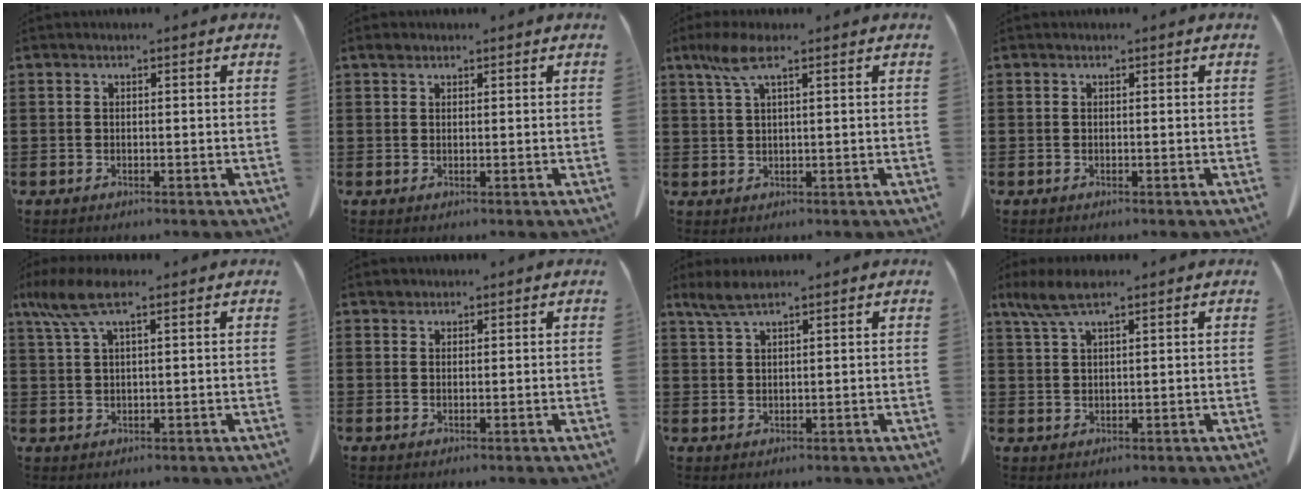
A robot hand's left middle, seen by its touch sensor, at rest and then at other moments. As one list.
[{"total": 1.0, "force": [0.7, 0.6, 0.3], "torque": [-0.008, 0.004, 0.014]}, {"total": 4.8, "force": [2.3, 1.1, 4.1], "torque": [-0.092, 0.002, 0.038]}, {"total": 0.0}, {"total": 6.0, "force": [3.5, 1.5, 4.7], "torque": [-0.113, -0.004, 0.058]}, {"total": 1.1, "force": [1.0, 0.5, -0.1], "torque": [-0.001, 0.002, 0.019]}, {"total": 2.9, "force": [2.2, 0.5, 2.0], "torque": [-0.043, 0.001, 0.040]}, {"total": 4.7, "force": [3.2, 0.8, 3.4], "torque": [-0.079, -0.004, 0.056]}]